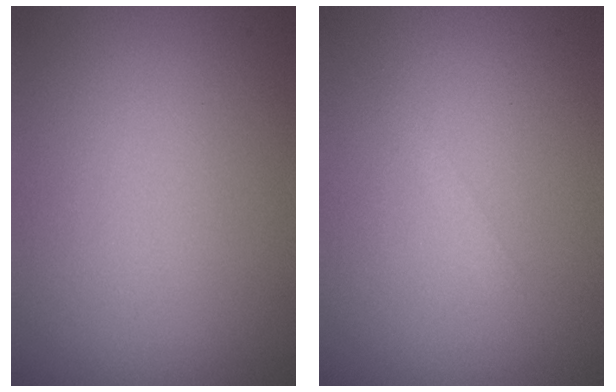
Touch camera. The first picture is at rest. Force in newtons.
{"total": 0.7, "press": 0.7, "slide": 0.0}